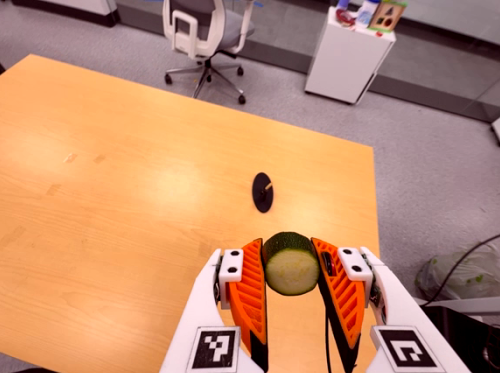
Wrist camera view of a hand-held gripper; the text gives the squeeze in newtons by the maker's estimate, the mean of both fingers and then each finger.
{"total": 13.0, "left": 14.1, "right": 11.9}